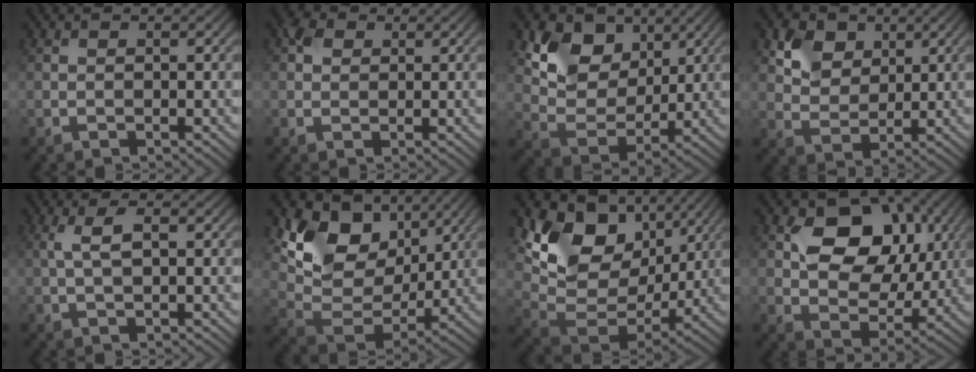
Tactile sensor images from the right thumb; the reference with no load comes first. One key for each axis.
{"total": 2.2, "fx": 0.9, "fy": 1.7, "fz": 0.9, "tx": -0.020, "ty": 0.005, "tz": 0.011}
{"total": 10.2, "fx": 4.7, "fy": 7.1, "fz": 5.6, "tx": -0.117, "ty": -0.005, "tz": 0.078}
{"total": 6.9, "fx": 3.7, "fy": 4.8, "fz": 3.3, "tx": -0.094, "ty": -0.010, "tz": 0.074}
{"total": 3.1, "fx": 0.7, "fy": 0.9, "fz": 2.9, "tx": -0.062, "ty": 0.005, "tz": 0.014}
{"total": 13.0, "fx": 5.9, "fy": 8.7, "fz": 7.7, "tx": -0.149, "ty": -0.003, "tz": 0.107}
{"total": 14.4, "fx": 6.1, "fy": 9.6, "fz": 8.9, "tx": -0.179, "ty": 0.005, "tz": 0.117}
{"total": 11.9, "fx": 3.8, "fy": 8.1, "fz": 7.8, "tx": -0.127, "ty": 0.005, "tz": 0.055}